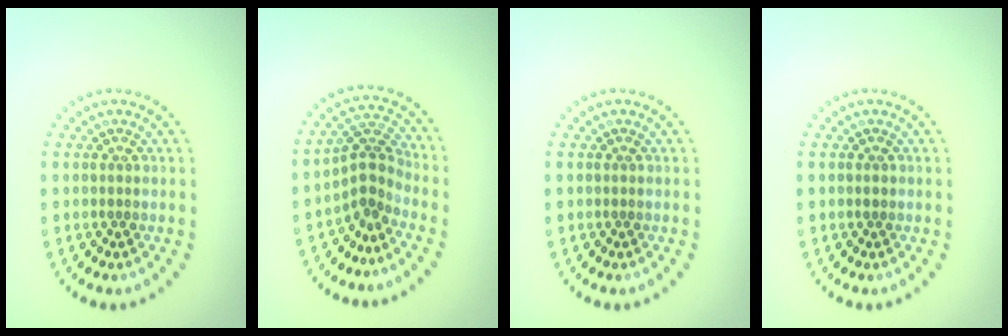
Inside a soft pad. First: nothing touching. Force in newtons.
{"total": 2.8, "press": 1.9, "slide": 2.1}
{"total": 0.0}
{"total": 0.5, "press": 0.5, "slide": 0.0}